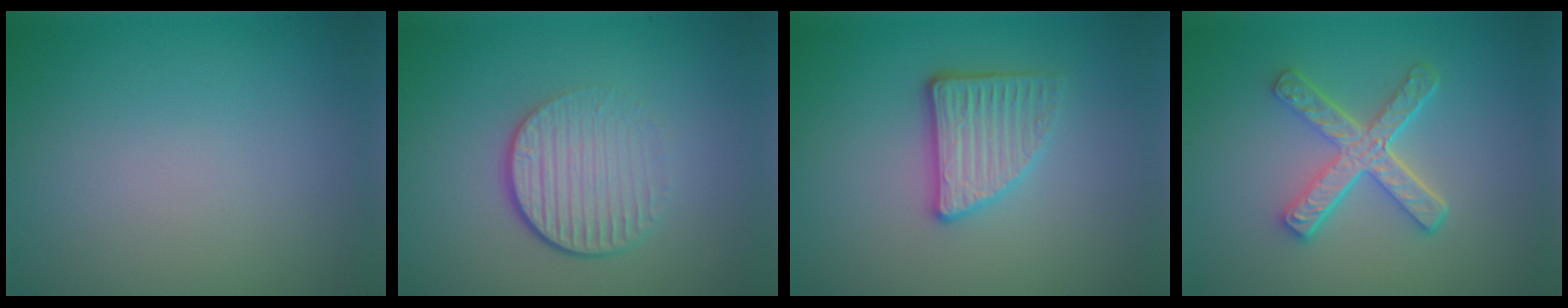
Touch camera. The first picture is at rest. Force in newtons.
{"total": 4.5, "press": 2.8, "slide": 3.5}
{"total": 3.3, "press": 3.0, "slide": 1.4}
{"total": 5.1, "press": 3.6, "slide": 3.6}